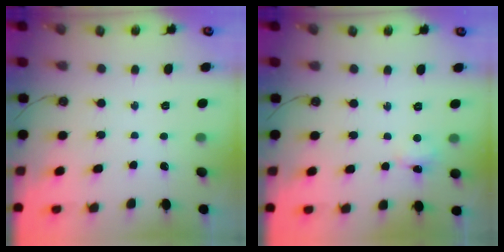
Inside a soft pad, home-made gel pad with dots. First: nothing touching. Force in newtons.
{"total": 3.7, "press": 3.6, "slide": 0.7}